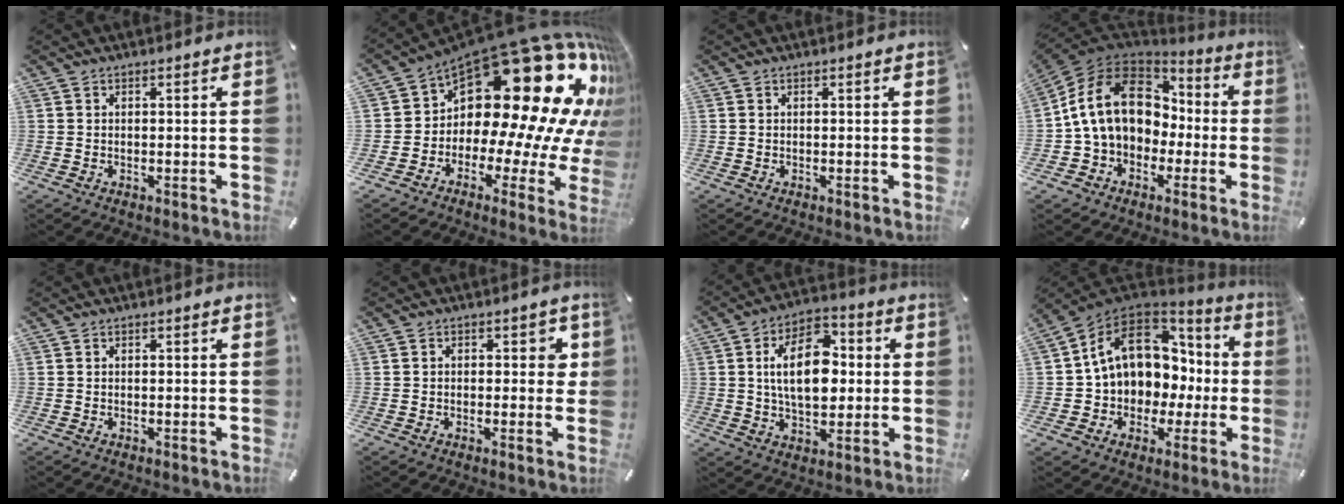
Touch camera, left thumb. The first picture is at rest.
{"total": 28.5, "force": [11.6, 13.6, 22.3], "torque": [-0.316, -0.138, 0.223]}
{"total": 0.0}
{"total": 18.8, "force": [2.7, 14.5, 11.7], "torque": [-0.239, 0.011, 0.049]}
{"total": 0.0}
{"total": 3.3, "force": [0.2, 2.0, 2.6], "torque": [-0.028, 0.002, -0.004]}
{"total": 15.6, "force": [1.4, 9.7, 12.2], "torque": [-0.220, 0.005, 0.022]}
{"total": 13.3, "force": [3.9, 10.6, 7.1], "torque": [-0.134, -0.022, 0.077]}